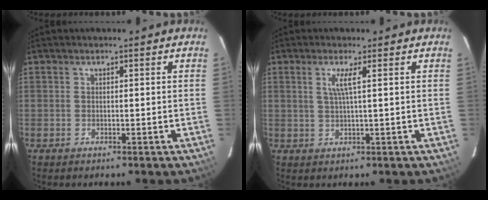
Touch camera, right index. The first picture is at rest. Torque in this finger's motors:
{"motor_torque": [0.02, 0.05, 0.11, 0.06]}